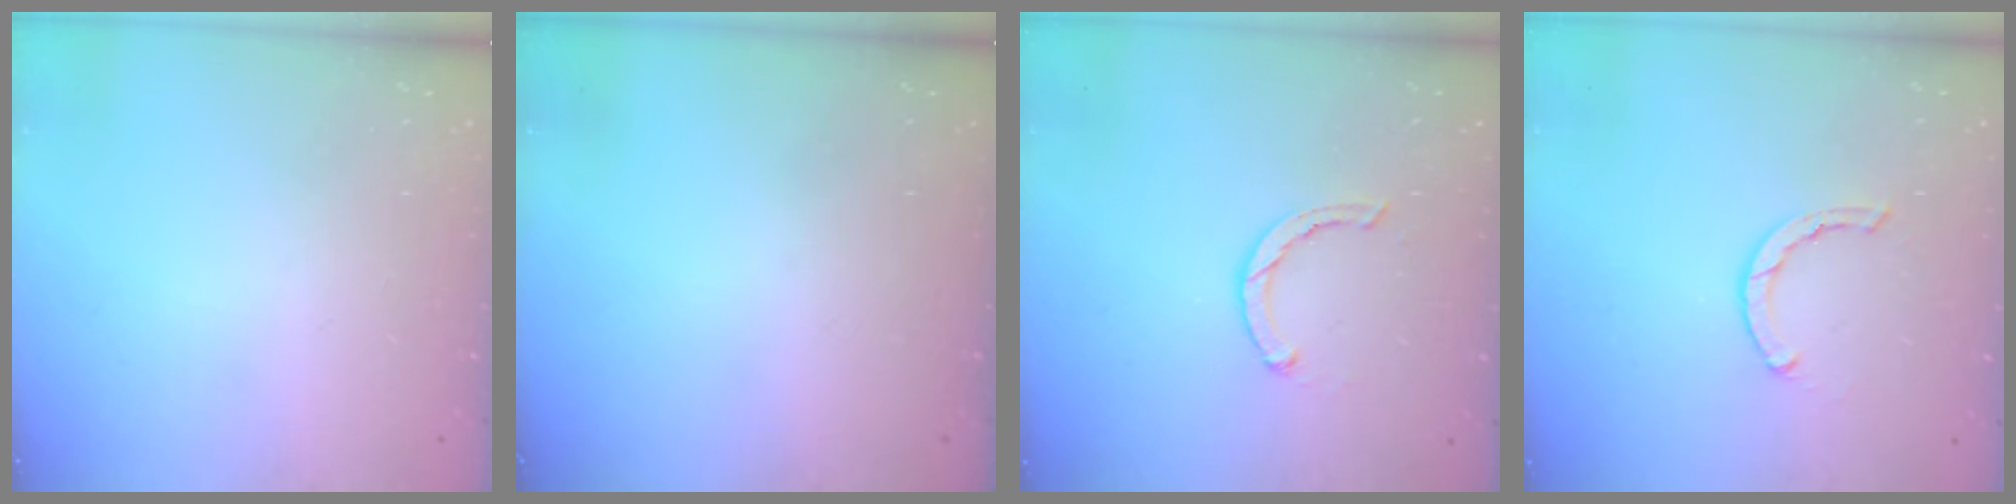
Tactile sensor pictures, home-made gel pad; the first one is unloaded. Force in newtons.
{"total": 0.0}
{"total": 2.5, "press": 2.5, "slide": 0.4}
{"total": 2.1, "press": 2.1, "slide": 0.2}